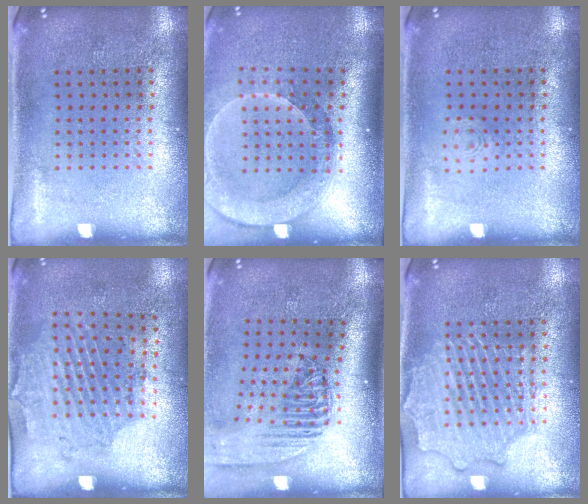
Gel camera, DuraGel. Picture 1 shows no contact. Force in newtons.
{"total": 2.5, "press": 1.9, "slide": 1.6}
{"total": 0.6, "press": 0.6, "slide": 0.2}
{"total": 1.8, "press": 1.2, "slide": 1.4}
{"total": 2.4, "press": 1.8, "slide": 1.6}
{"total": 3.1, "press": 3.1, "slide": 0.3}